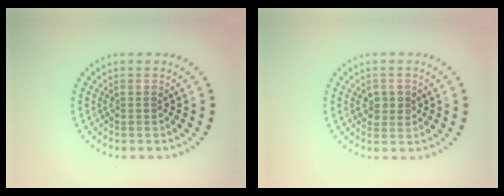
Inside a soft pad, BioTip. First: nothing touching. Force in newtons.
{"total": 1.8, "press": 1.8, "slide": 0.1}